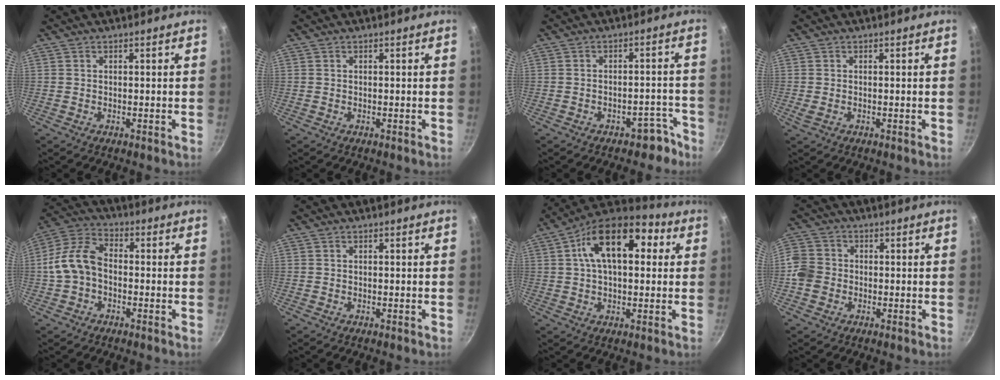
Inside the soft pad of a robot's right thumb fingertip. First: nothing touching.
{"total": 0.0}
{"total": 4.9, "force": [-3.6, 2.6, 2.0], "torque": [0.009, 0.056, -0.025]}
{"total": 1.2, "force": [-0.2, 0.5, 1.0], "torque": [-0.021, -0.003, -0.002]}
{"total": 9.7, "force": [-1.4, 6.8, 6.9], "torque": [-0.121, 0.036, -0.042]}
{"total": 0.0}
{"total": 17.3, "force": [4.5, 9.8, 13.6], "torque": [-0.189, 0.020, 0.053]}
{"total": 5.8, "force": [-1.4, 5.1, 2.3], "torque": [-0.032, 0.016, -0.042]}